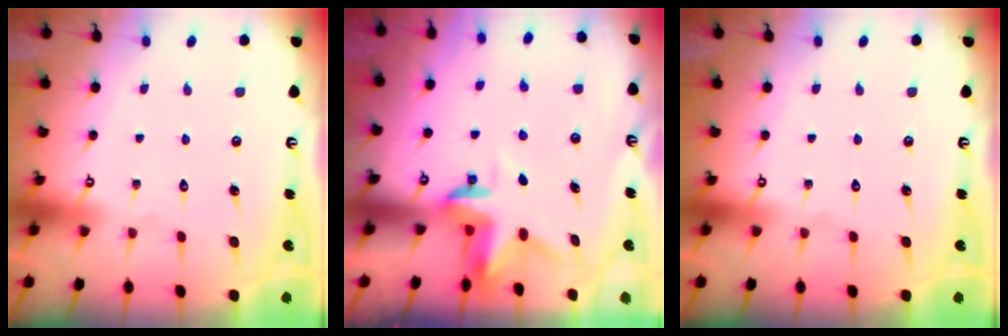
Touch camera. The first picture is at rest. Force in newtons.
{"total": 3.2, "press": 3.1, "slide": 0.4}
{"total": 0.0}